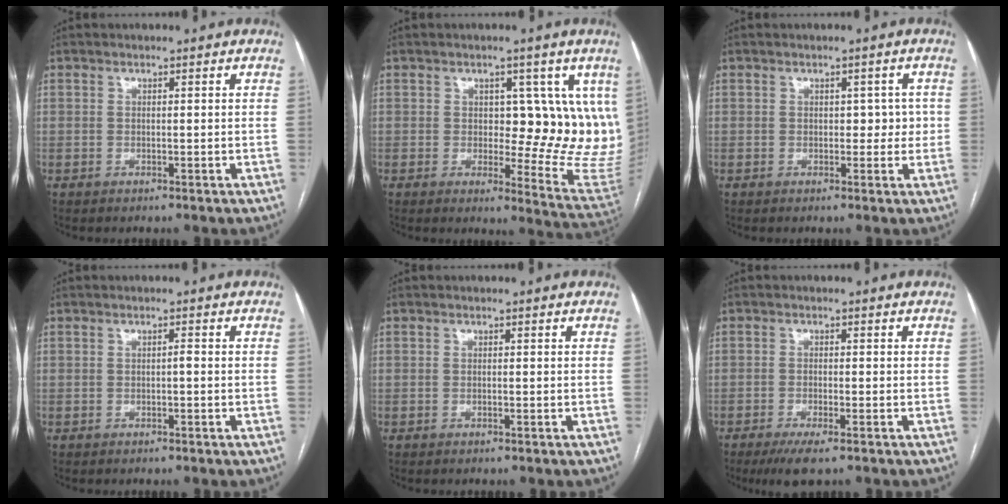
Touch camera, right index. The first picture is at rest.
{"total": 12.6, "force": [3.4, 5.6, 10.8], "torque": [-0.121, -0.010, 0.045]}
{"total": 2.8, "force": [0.1, 1.9, 2.1], "torque": [-0.018, 0.013, 0.002]}
{"total": 0.6, "force": [-0.2, 0.1, 0.6], "torque": [-0.010, 0.002, -0.003]}
{"total": 0.0}
{"total": 4.7, "force": [-3.2, 0.7, 3.4], "torque": [-0.063, -0.012, -0.053]}